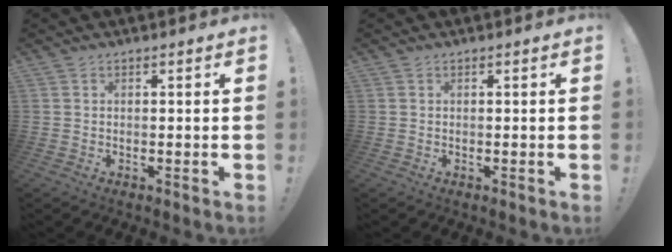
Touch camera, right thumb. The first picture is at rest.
{"total": 0.0}